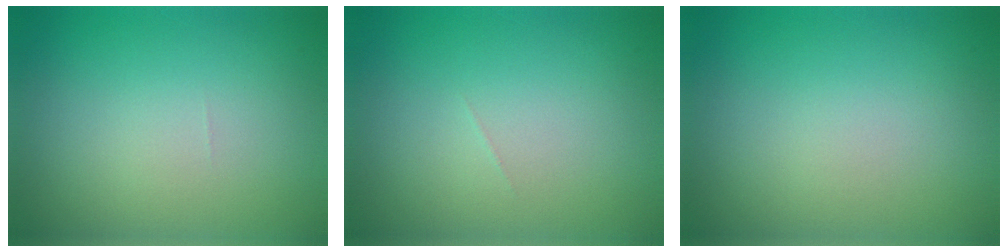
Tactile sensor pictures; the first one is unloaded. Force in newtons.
{"total": 0.0}
{"total": 0.0}